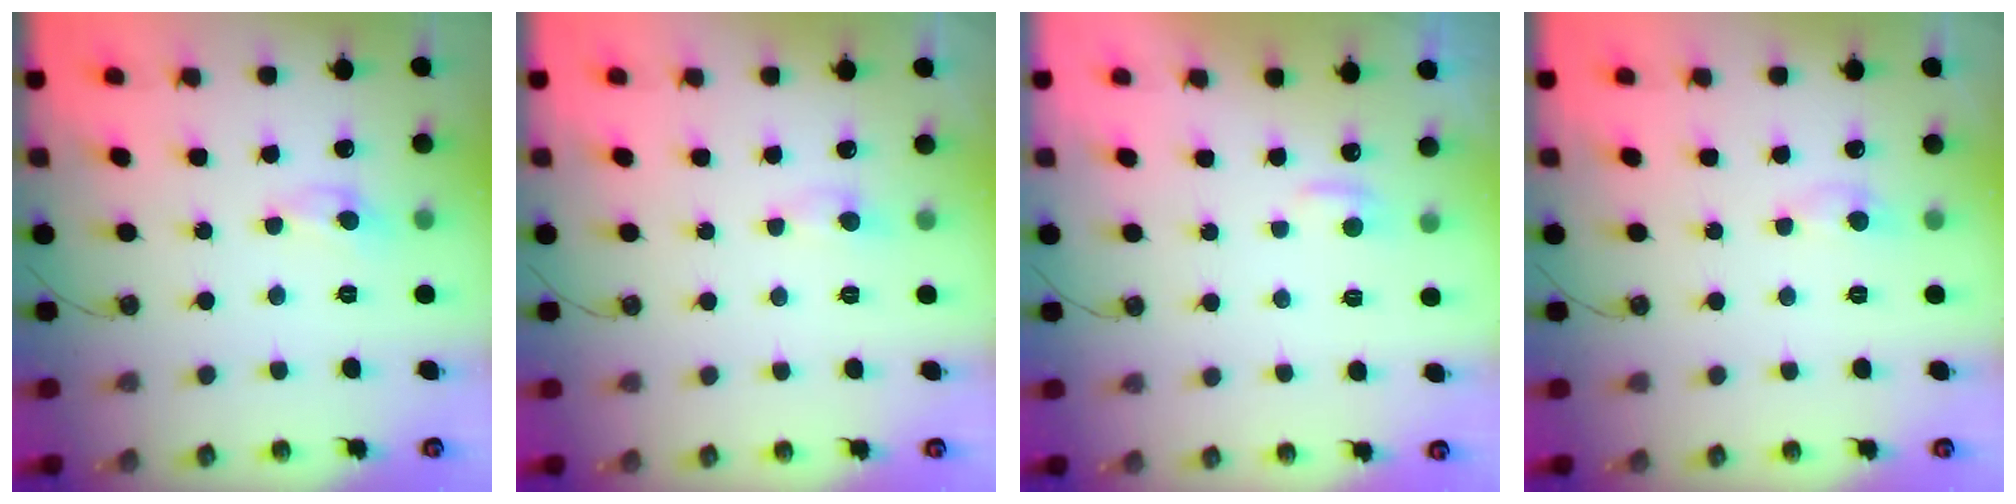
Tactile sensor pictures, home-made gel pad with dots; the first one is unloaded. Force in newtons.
{"total": 0.7, "press": 0.5, "slide": 0.6}
{"total": 1.0, "press": 0.7, "slide": 0.7}
{"total": 1.3, "press": 1.3, "slide": 0.3}